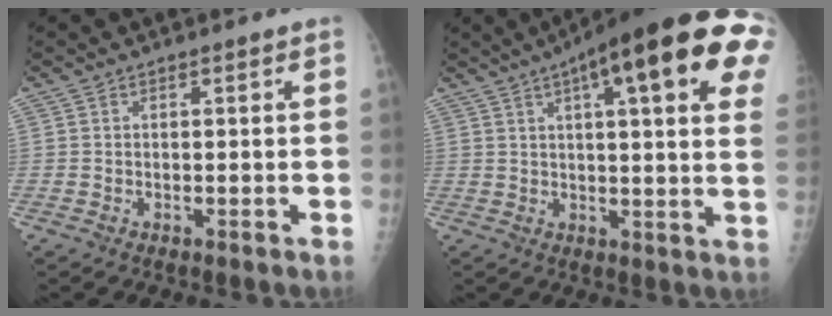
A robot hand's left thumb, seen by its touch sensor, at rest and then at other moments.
{"total": 25.4, "force": [11.0, 6.2, 22.0], "torque": [-0.267, 0.016, 0.145]}